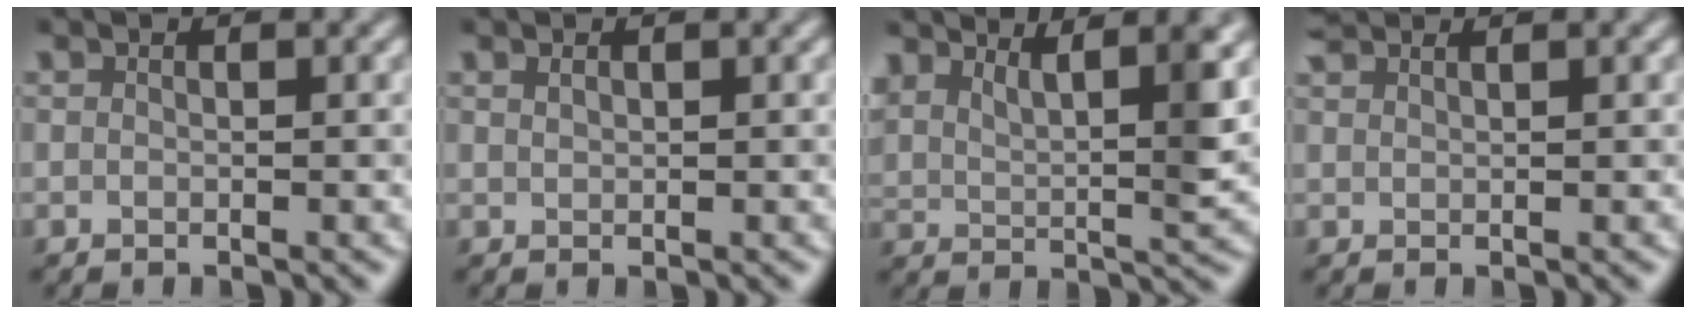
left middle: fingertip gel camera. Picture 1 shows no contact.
{"total": 0.6, "force": [0.4, 0.4, 0.4], "torque": [-0.009, 0.001, 0.009]}
{"total": 6.0, "force": [3.9, 1.6, 4.2], "torque": [-0.060, 0.002, 0.073]}
{"total": 1.3, "force": [1.3, 0.1, 0.3], "torque": [-0.008, 0.004, 0.023]}